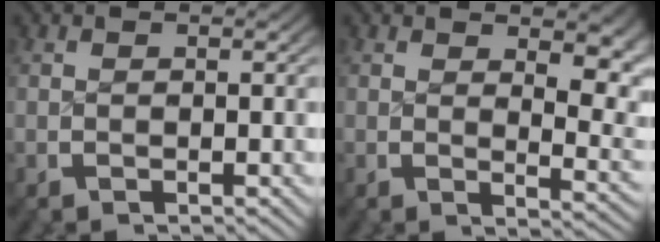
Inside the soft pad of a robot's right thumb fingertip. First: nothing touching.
{"total": 4.6, "force": [1.7, 2.1, 3.8], "torque": [-0.030, -0.015, 0.029]}